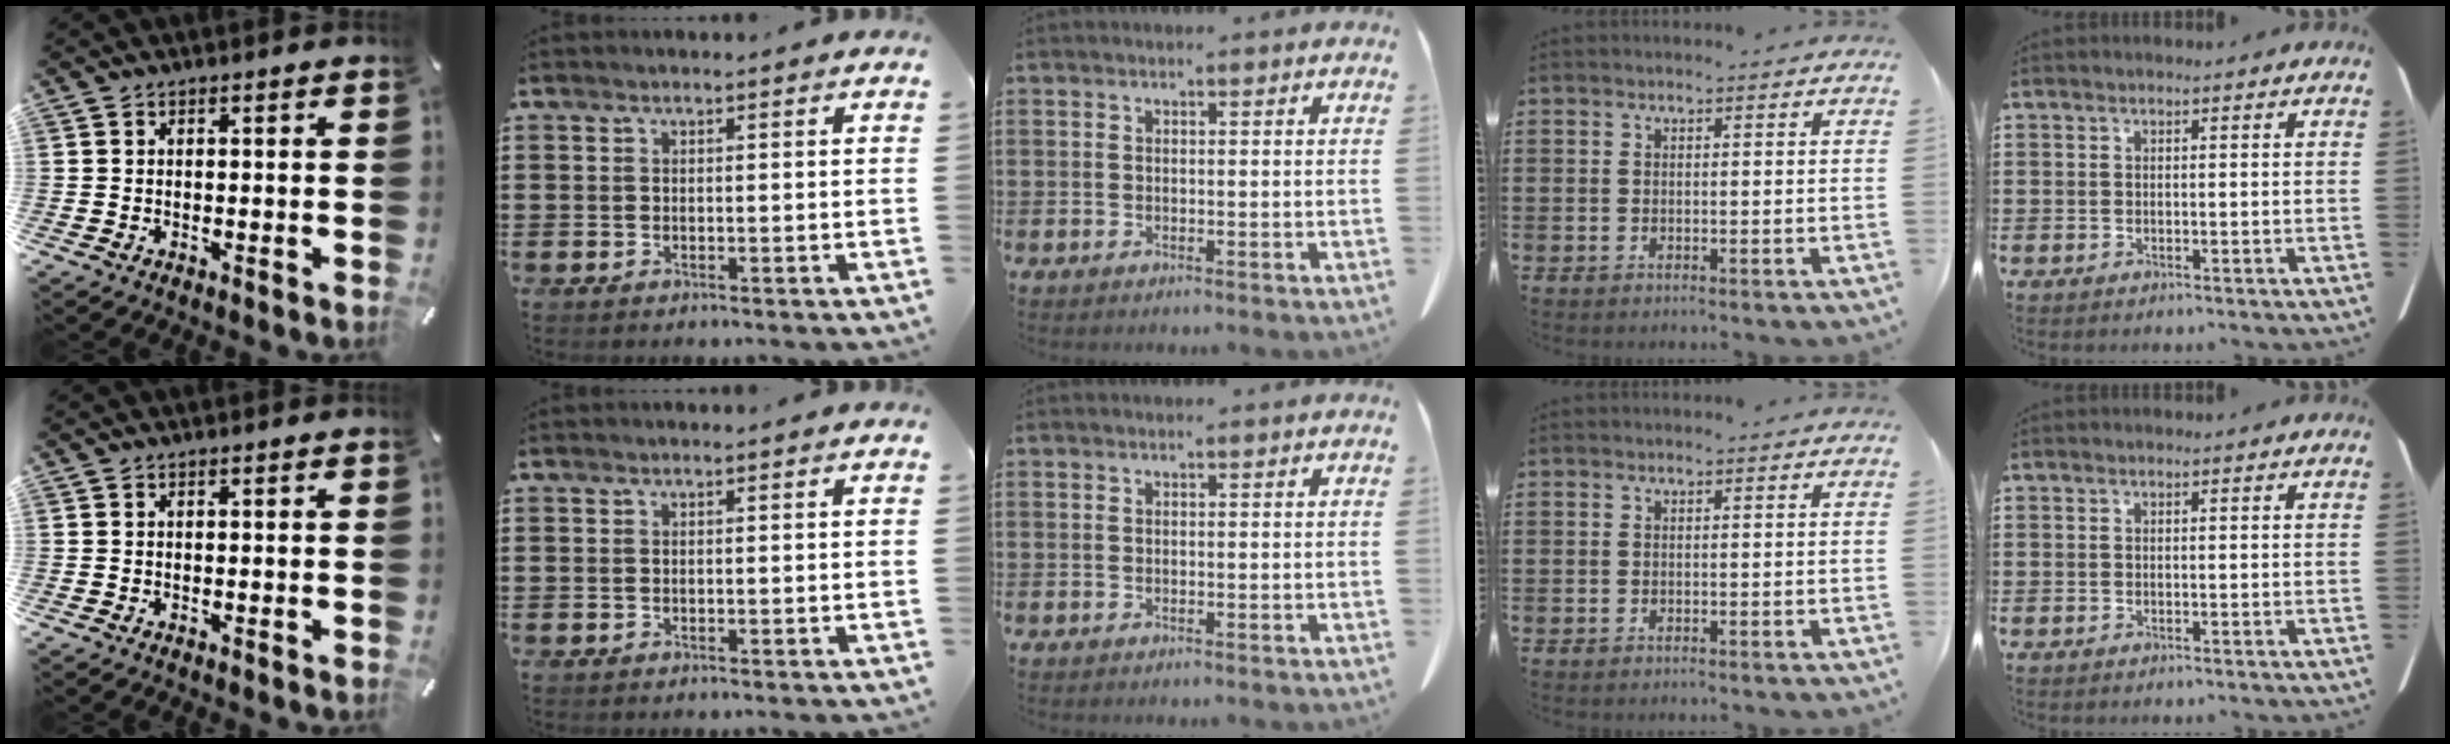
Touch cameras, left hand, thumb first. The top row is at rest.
{}